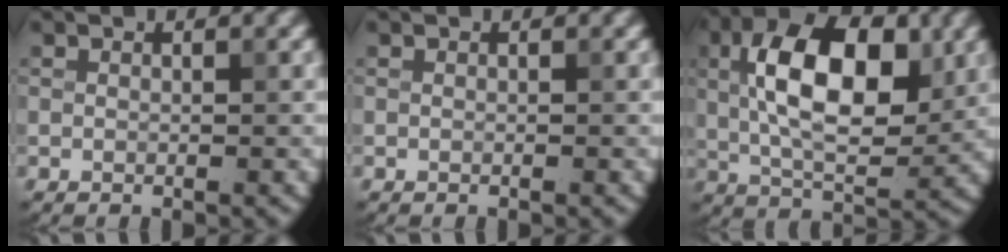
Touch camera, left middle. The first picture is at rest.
{"total": 0.0}
{"total": 10.6, "force": [1.7, 5.2, 9.0], "torque": [-0.156, 0.013, 0.023]}